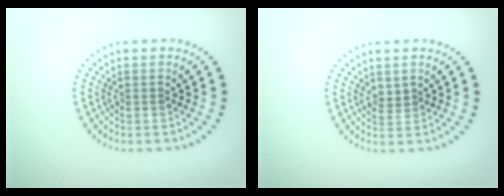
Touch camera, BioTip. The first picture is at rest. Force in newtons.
{"total": 1.0, "press": 0.8, "slide": 0.5}